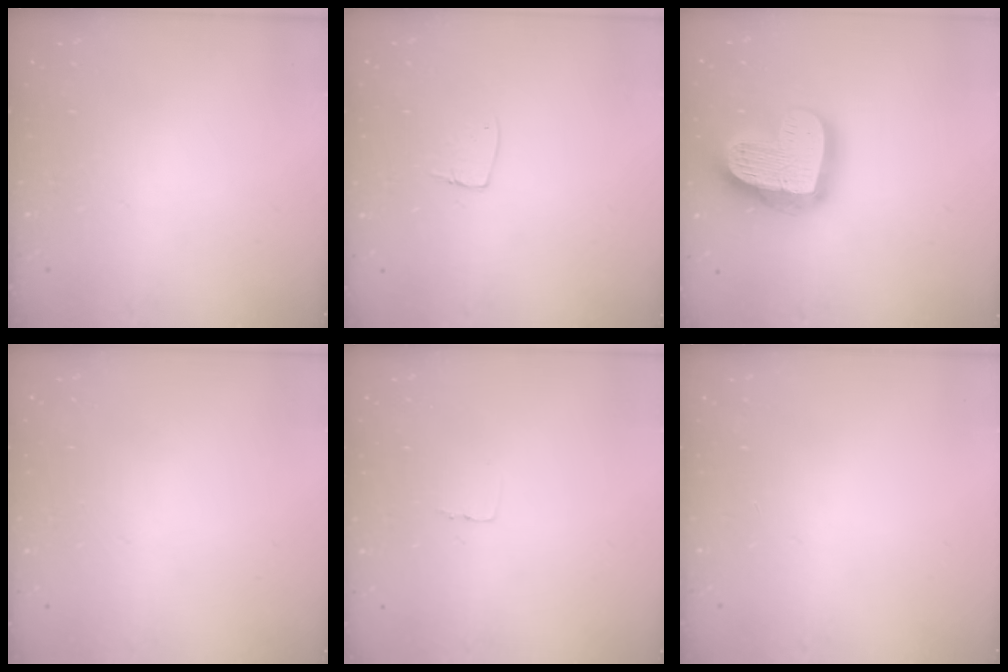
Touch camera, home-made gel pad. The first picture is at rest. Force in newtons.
{"total": 5.5, "press": 5.5, "slide": 0.3}
{"total": 24.3, "press": 24.2, "slide": 2.4}
{"total": 0.0}
{"total": 2.6, "press": 2.6, "slide": 0.1}
{"total": 0.0}